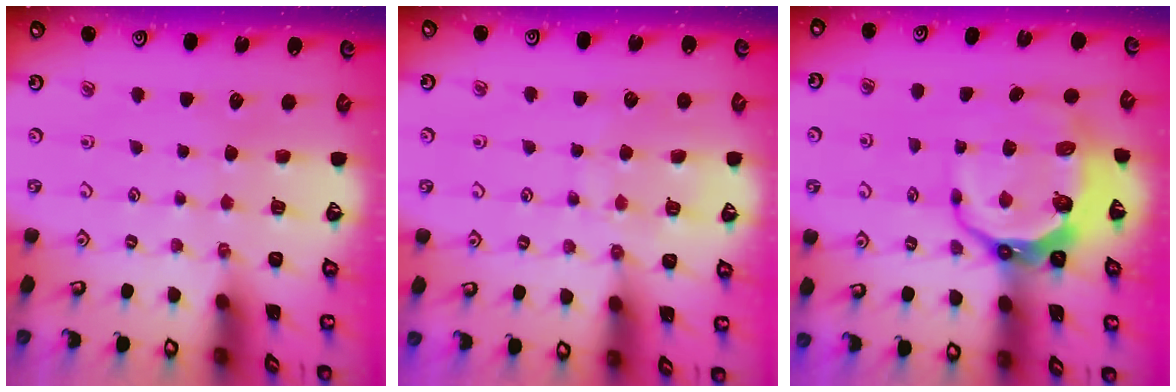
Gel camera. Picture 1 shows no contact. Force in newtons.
{"total": 6.7, "press": 6.6, "slide": 0.6}
{"total": 11.1, "press": 10.3, "slide": 4.2}